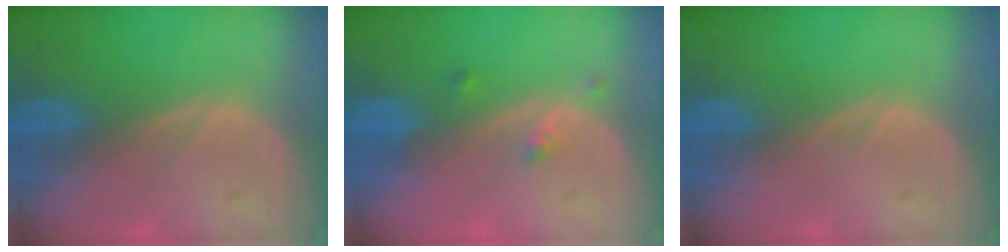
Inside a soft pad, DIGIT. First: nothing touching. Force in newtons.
{"total": 1.9, "press": 1.5, "slide": 1.0}
{"total": 0.0}